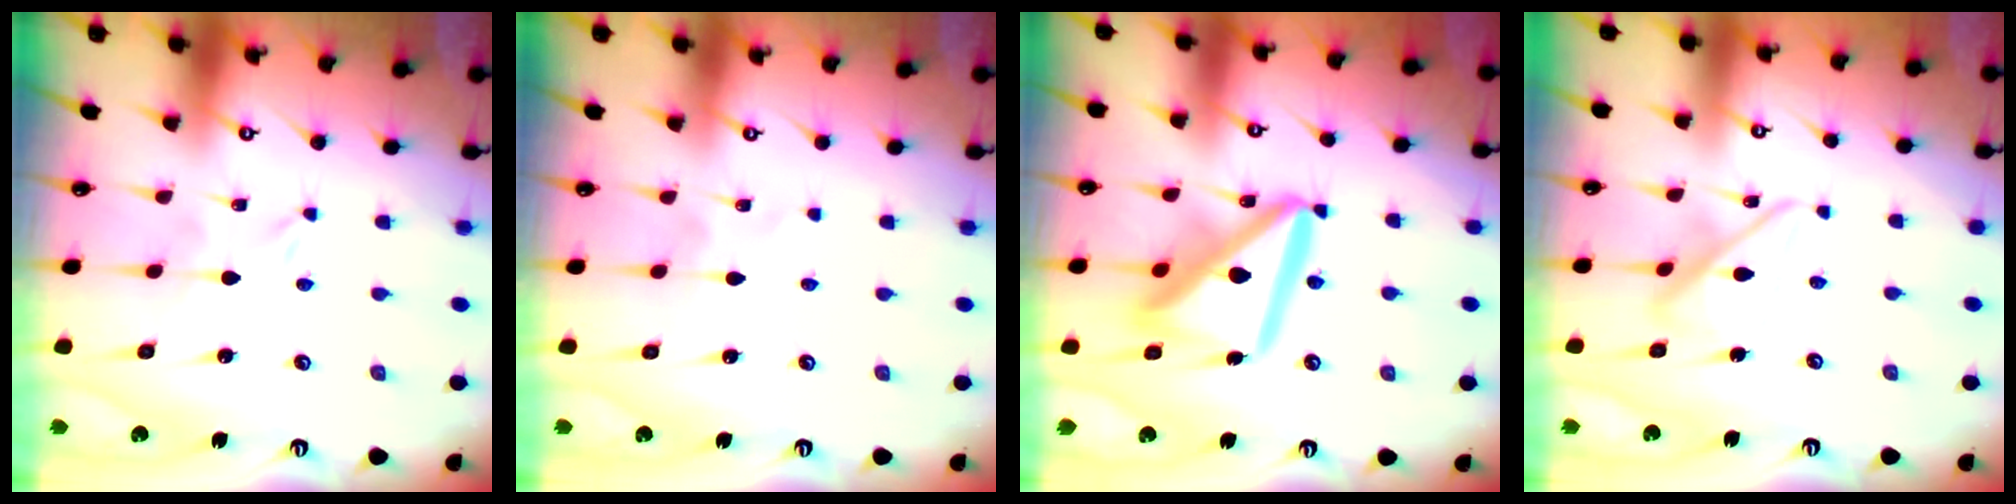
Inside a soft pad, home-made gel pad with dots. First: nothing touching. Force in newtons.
{"total": 2.6, "press": 2.6, "slide": 0.2}
{"total": 16.9, "press": 16.8, "slide": 2.0}
{"total": 12.6, "press": 12.5, "slide": 1.2}